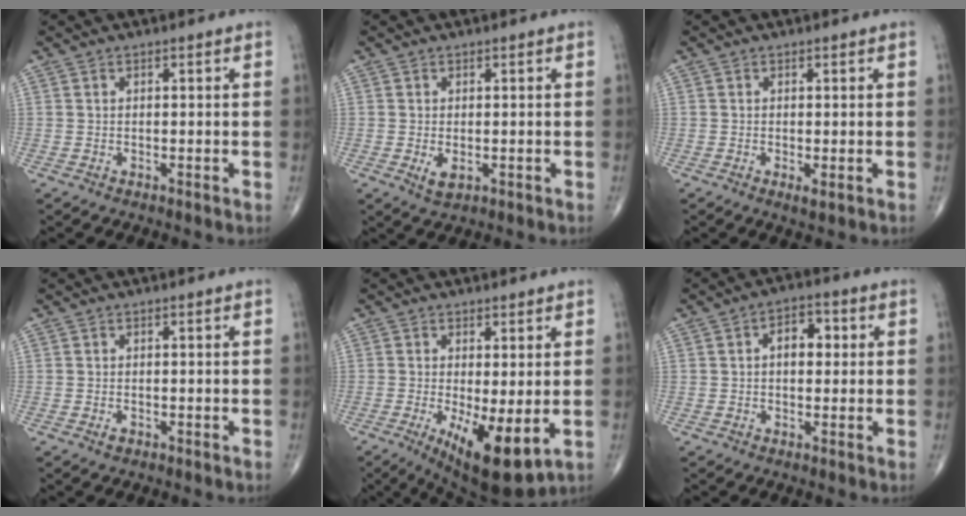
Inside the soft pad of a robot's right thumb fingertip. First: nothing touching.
{"total": 2.3, "force": [-0.4, 1.3, 1.9], "torque": [-0.033, -0.005, -0.004]}
{"total": 1.4, "force": [-0.3, 0.4, 1.3], "torque": [-0.027, -0.006, -0.007]}
{"total": 1.0, "force": [-0.5, 0.7, 0.6], "torque": [-0.011, 0.001, -0.007]}
{"total": 11.0, "force": [-2.5, 3.6, 10.1], "torque": [-0.162, -0.025, -0.026]}
{"total": 5.7, "force": [0.8, 3.5, 4.4], "torque": [-0.047, 0.014, 0.005]}